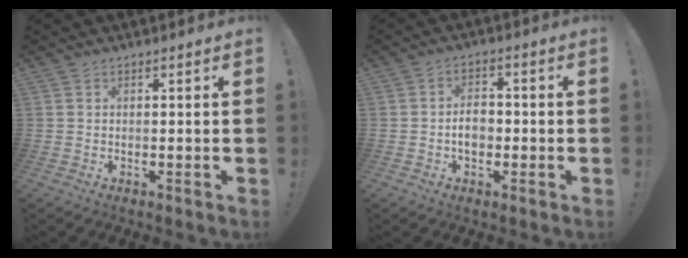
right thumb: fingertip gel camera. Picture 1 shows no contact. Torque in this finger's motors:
{"motor_torque": [0.25, -0.22, 0.60, -0.30, 0.00]}